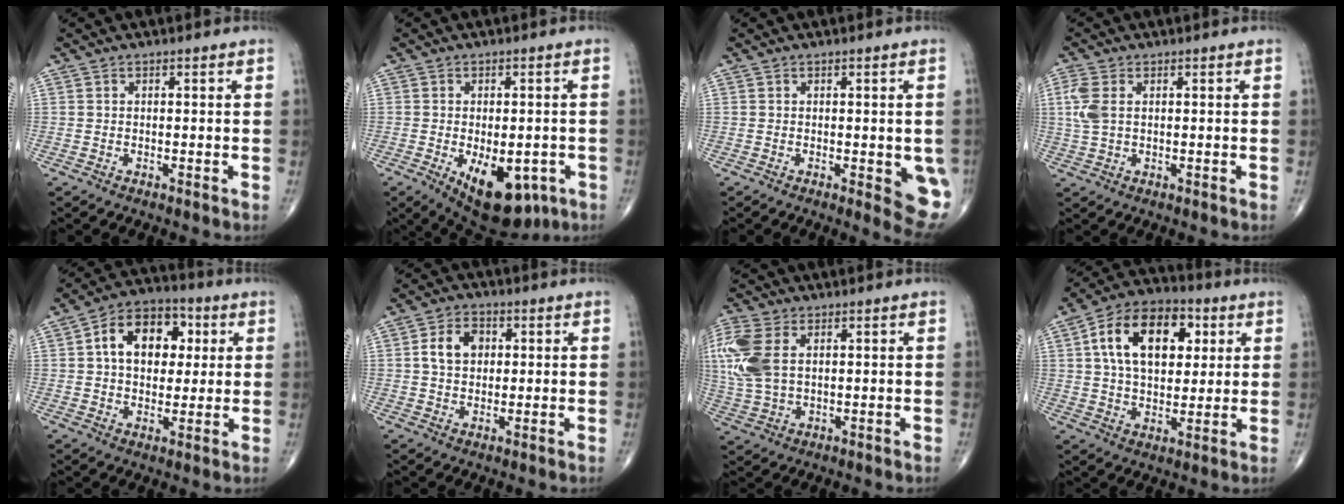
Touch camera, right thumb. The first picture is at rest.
{"total": 14.2, "force": [-5.3, 7.5, 10.9], "torque": [-0.145, -0.004, -0.061]}
{"total": 7.3, "force": [-1.3, 2.4, 6.7], "torque": [-0.058, -0.013, -0.014]}
{"total": 4.9, "force": [1.0, 2.9, 3.8], "torque": [-0.108, 0.006, 0.022]}
{"total": 13.7, "force": [3.1, 9.3, 9.5], "torque": [-0.114, 0.011, 0.042]}
{"total": 6.6, "force": [1.2, 4.8, 4.4], "torque": [-0.065, 0.008, 0.018]}
{"total": 13.0, "force": [3.1, 8.0, 9.8], "torque": [-0.253, 0.002, 0.067]}
{"total": 17.6, "force": [5.1, 10.8, 12.9], "torque": [-0.189, 0.005, 0.081]}